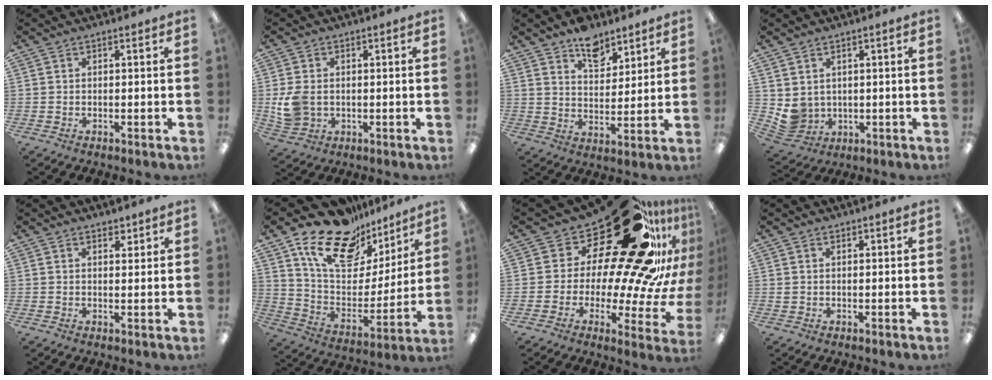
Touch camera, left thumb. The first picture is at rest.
{"total": 6.8, "force": [0.0, 5.5, 4.1], "torque": [-0.085, 0.007, 0.003]}
{"total": 9.0, "force": [6.8, 4.8, 3.4], "torque": [-0.034, -0.041, 0.118]}
{"total": 5.3, "force": [2.2, 4.5, 1.4], "torque": [-0.055, -0.011, 0.047]}
{"total": 2.3, "force": [1.8, 1.0, 0.9], "torque": [-0.003, -0.007, 0.029]}
{"total": 19.5, "force": [14.0, 10.2, 9.0], "torque": [-0.158, -0.091, 0.249]}
{"total": 30.8, "force": [19.1, 12.4, 20.8], "torque": [-0.266, -0.168, 0.348]}
{"total": 0.9, "force": [0.6, 0.6, 0.3], "torque": [-0.009, 0.002, 0.011]}